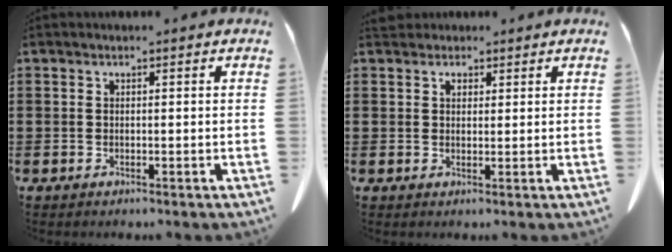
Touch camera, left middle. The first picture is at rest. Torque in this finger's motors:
{"motor_torque": [0.09, 0.07, 0.01, 0.00]}